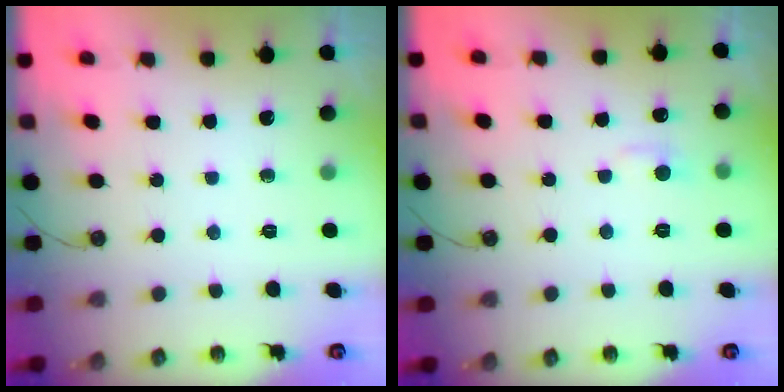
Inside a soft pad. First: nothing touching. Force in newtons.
{"total": 1.5, "press": 1.3, "slide": 0.8}